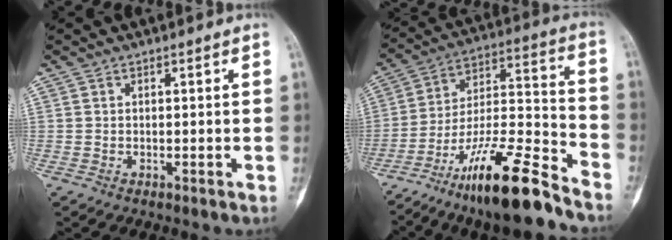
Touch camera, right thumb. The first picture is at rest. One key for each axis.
{"total": 20.1, "fx": -14.7, "fy": 3.5, "fz": 13.3, "tx": -0.250, "ty": 0.079, "tz": -0.258}